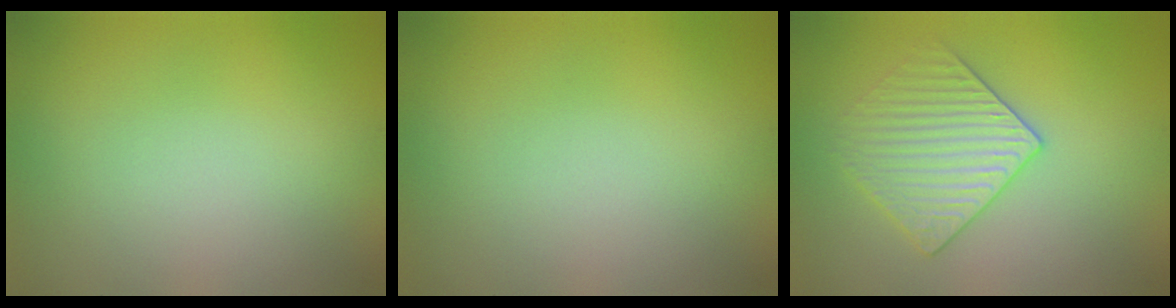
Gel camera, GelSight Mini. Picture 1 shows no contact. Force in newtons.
{"total": 0.0}
{"total": 3.3, "press": 3.3, "slide": 0.2}